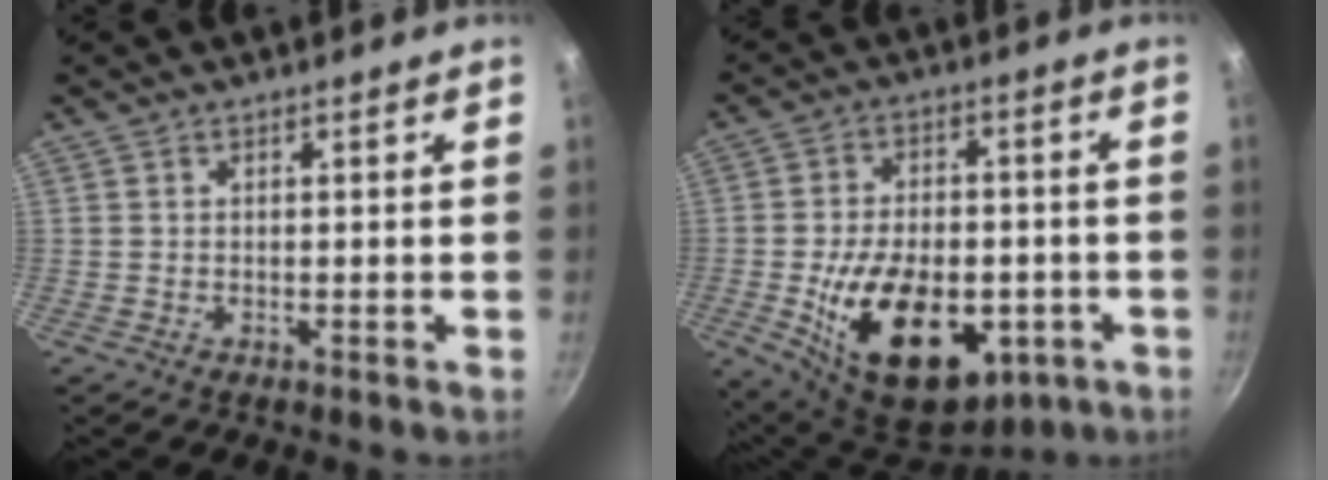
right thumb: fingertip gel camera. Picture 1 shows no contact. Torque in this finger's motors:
{"motor_torque": [-0.09, 1.35, 1.68, -0.84, 0.37]}